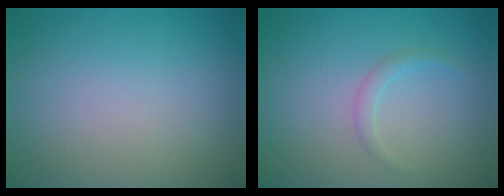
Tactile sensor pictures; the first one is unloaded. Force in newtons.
{"total": 1.1, "press": 1.1, "slide": 0.1}